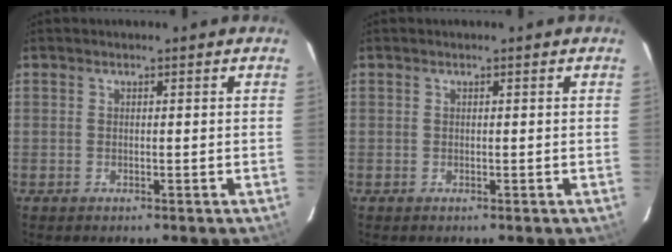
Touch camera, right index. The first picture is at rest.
{"total": 0.0}